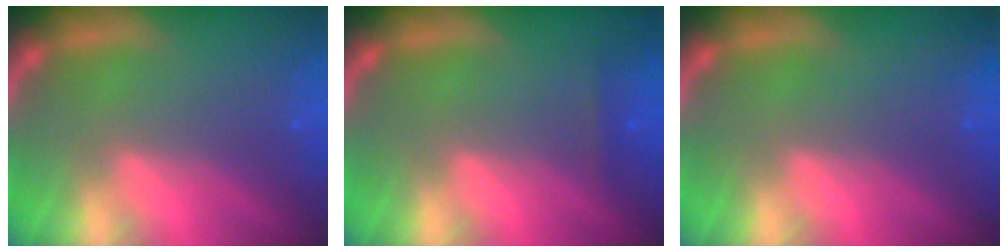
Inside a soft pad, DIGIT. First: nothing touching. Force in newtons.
{"total": 0.9}
{"total": 0.0}